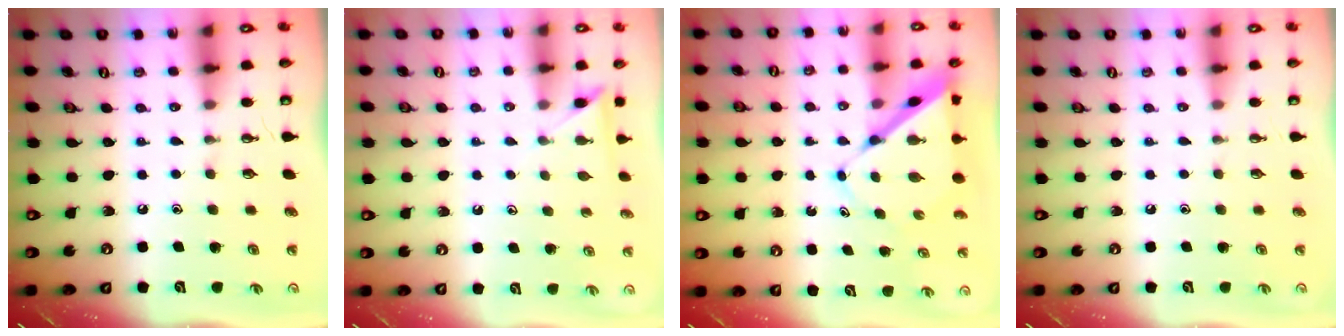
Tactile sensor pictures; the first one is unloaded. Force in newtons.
{"total": 3.3, "press": 3.3, "slide": 0.4}
{"total": 7.9, "press": 7.8, "slide": 0.7}
{"total": 0.0}